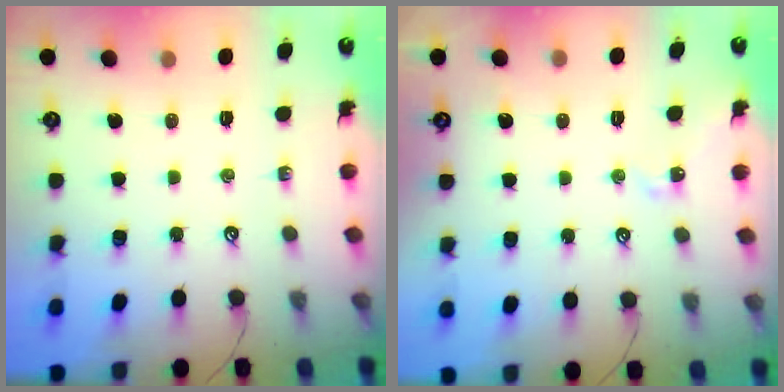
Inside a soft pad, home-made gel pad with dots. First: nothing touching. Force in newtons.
{"total": 3.3, "press": 3.2, "slide": 0.7}